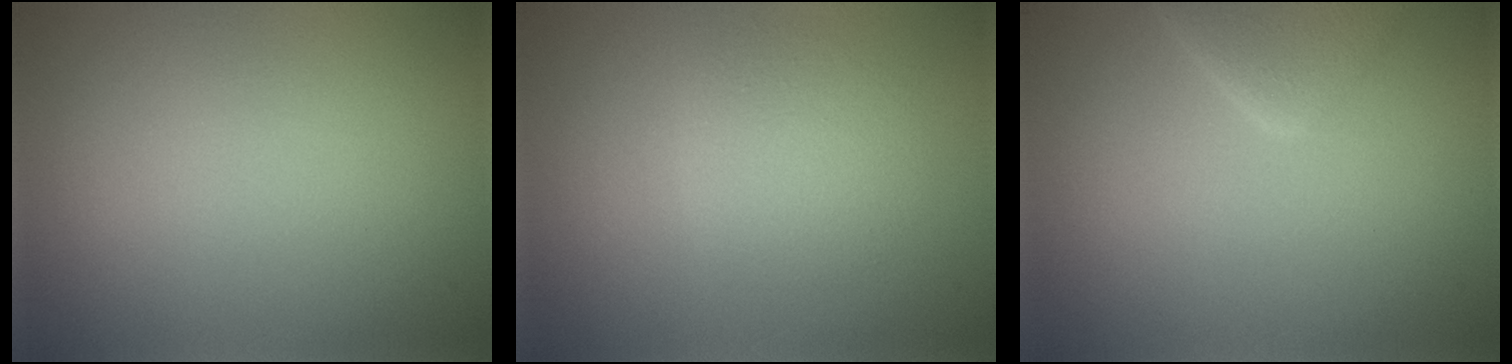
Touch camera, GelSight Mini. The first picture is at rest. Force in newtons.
{"total": 2.3, "press": 2.3, "slide": 0.1}
{"total": 2.8, "press": 2.8, "slide": 0.1}